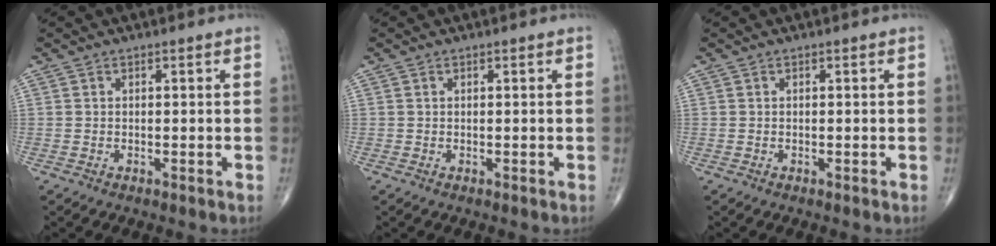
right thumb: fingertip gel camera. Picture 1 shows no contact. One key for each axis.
{"total": 0.0}
{"total": 0.0}